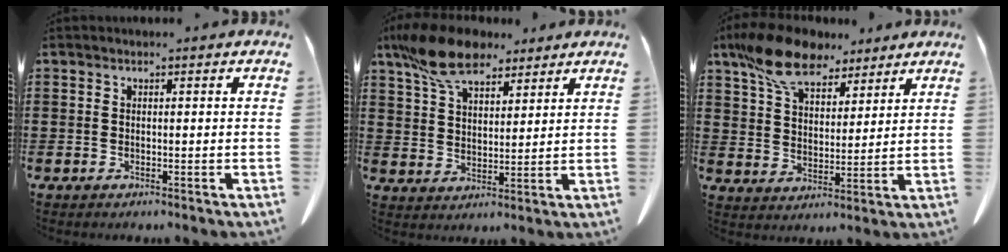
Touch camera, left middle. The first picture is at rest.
{"total": 10.5, "force": [7.8, 4.3, 5.5], "torque": [-0.132, -0.007, 0.149]}
{"total": 11.3, "force": [8.6, 4.6, 5.6], "torque": [-0.128, -0.016, 0.163]}